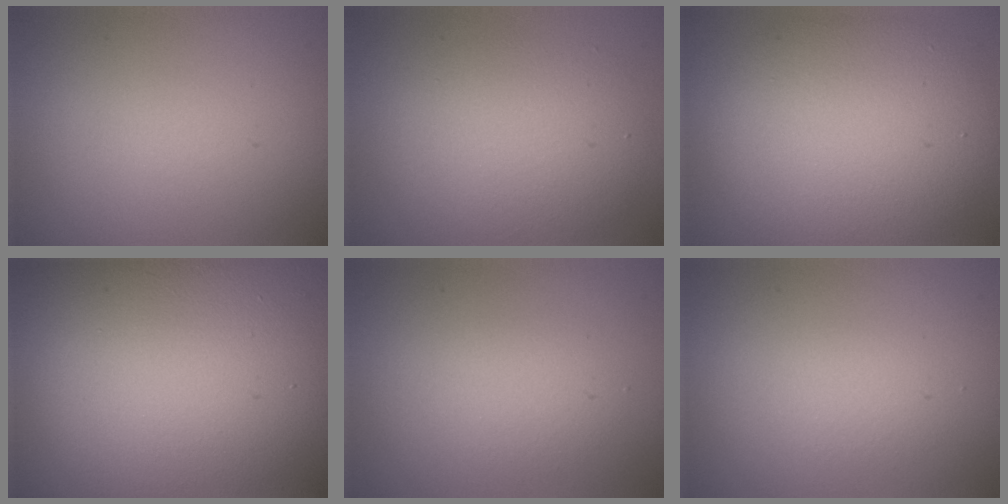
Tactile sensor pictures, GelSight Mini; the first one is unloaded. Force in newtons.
{"total": 5.0, "press": 5.0, "slide": 0.3}
{"total": 9.2, "press": 9.1, "slide": 0.9}
{"total": 25.4, "press": 25.4, "slide": 1.6}
{"total": 1.9, "press": 1.9, "slide": 0.1}
{"total": 1.3, "press": 1.3, "slide": 0.1}